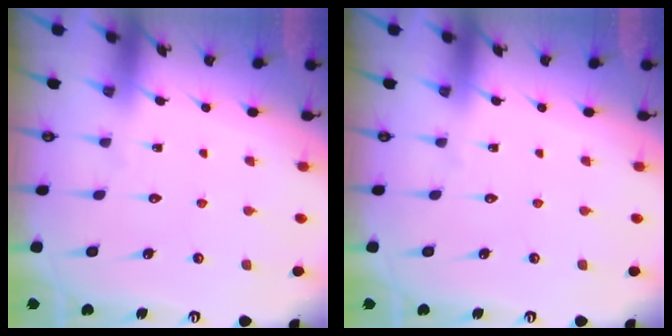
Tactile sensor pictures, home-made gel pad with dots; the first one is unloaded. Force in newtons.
{"total": 0.0}